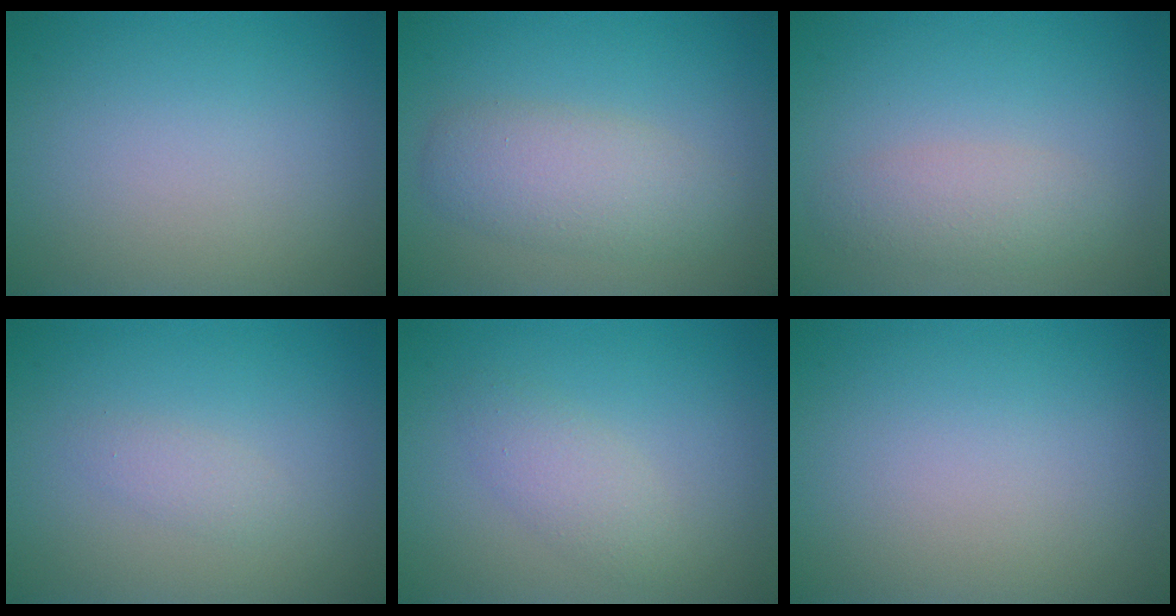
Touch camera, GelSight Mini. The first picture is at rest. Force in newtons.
{"total": 3.9, "press": 3.9, "slide": 0.1}
{"total": 2.4, "press": 2.4, "slide": 0.2}
{"total": 1.1, "press": 1.1, "slide": 0.0}
{"total": 2.1, "press": 2.1, "slide": 0.1}
{"total": 0.0}